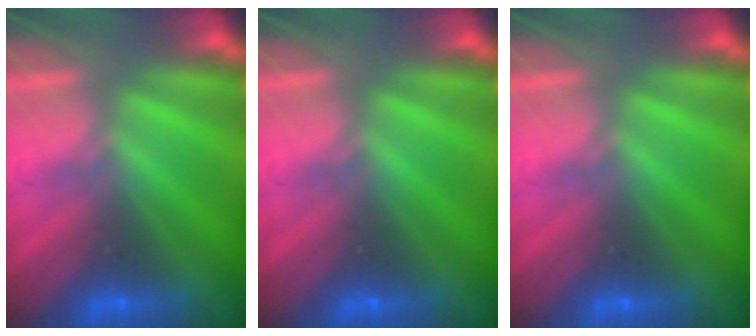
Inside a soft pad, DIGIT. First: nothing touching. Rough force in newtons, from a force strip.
{"total": 0.0}
{"total": 0.0}